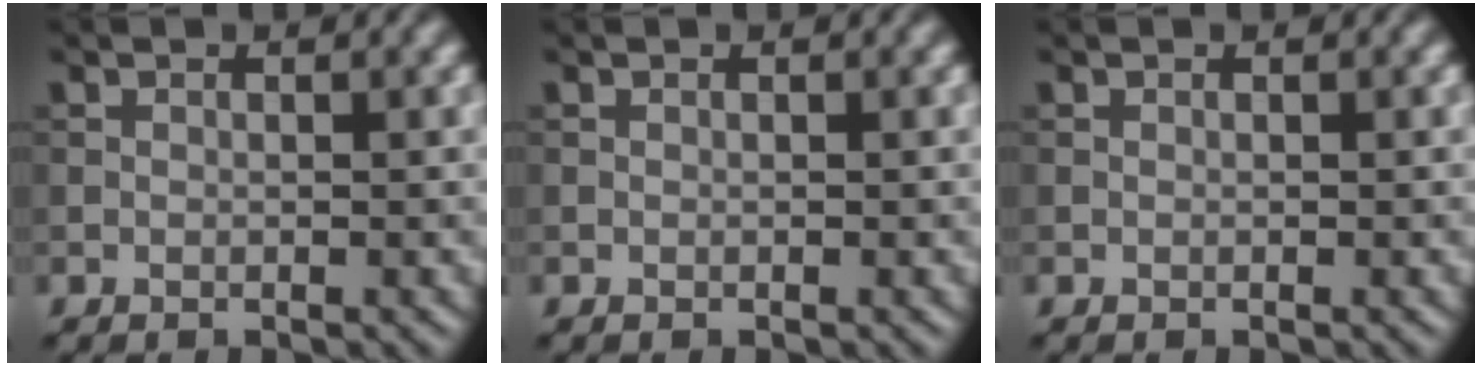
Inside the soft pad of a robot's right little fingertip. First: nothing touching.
{"total": 0.0}
{"total": 0.0}